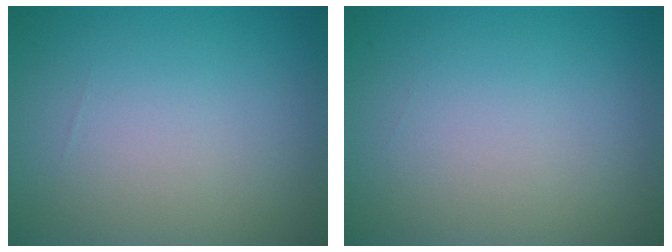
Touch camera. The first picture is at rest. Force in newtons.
{"total": 0.0}